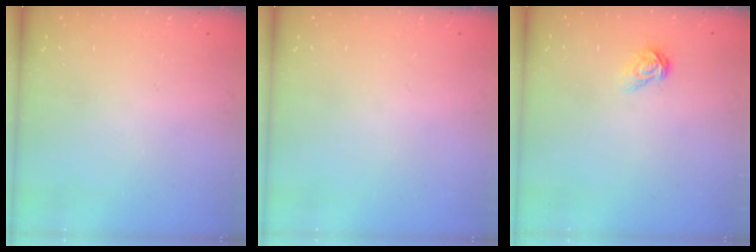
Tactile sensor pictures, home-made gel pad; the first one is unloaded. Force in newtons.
{"total": 0.0}
{"total": 5.7, "press": 5.7, "slide": 0.1}